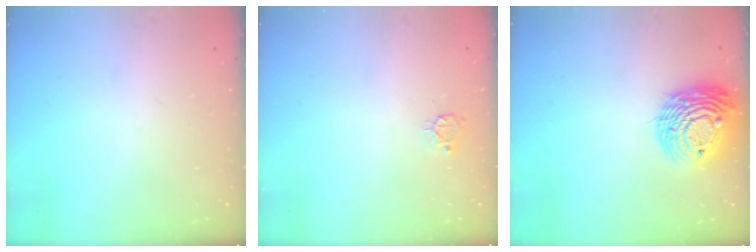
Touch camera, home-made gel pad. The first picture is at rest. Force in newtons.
{"total": 3.8, "press": 3.8, "slide": 0.4}
{"total": 14.7, "press": 14.5, "slide": 2.2}